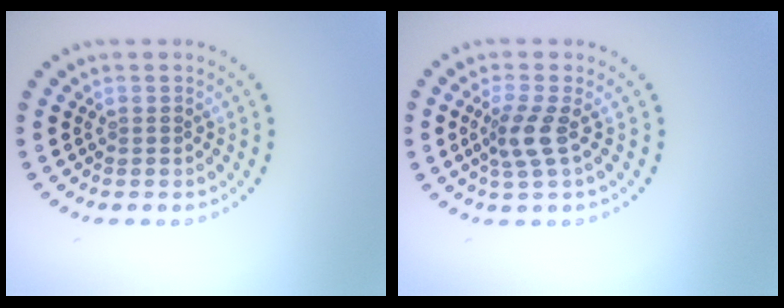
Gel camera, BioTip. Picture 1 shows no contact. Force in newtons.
{"total": 2.4, "press": 1.8, "slide": 1.6}